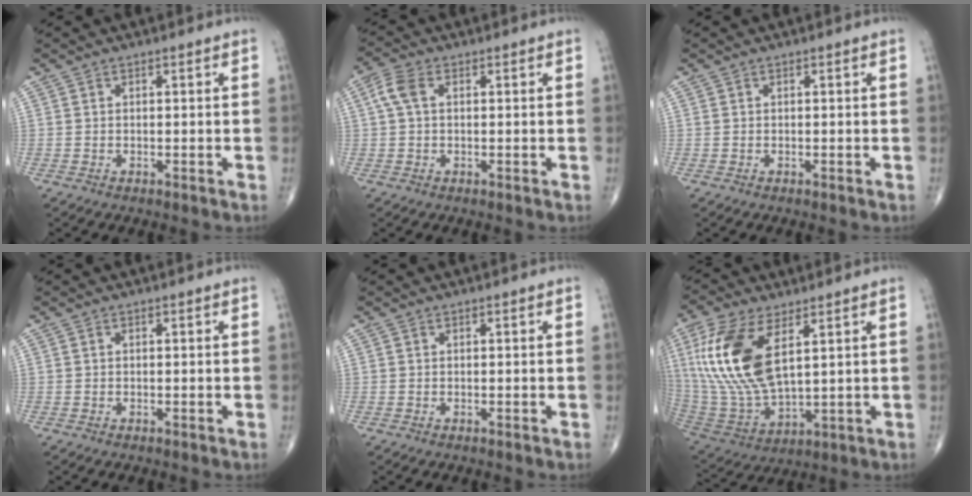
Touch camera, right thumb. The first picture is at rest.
{"total": 4.1, "force": [0.8, 2.4, 3.3], "torque": [-0.083, 0.015, 0.013]}
{"total": 0.0}
{"total": 0.0}
{"total": 0.0}
{"total": 19.2, "force": [6.2, 8.9, 15.8], "torque": [-0.341, -0.026, 0.128]}